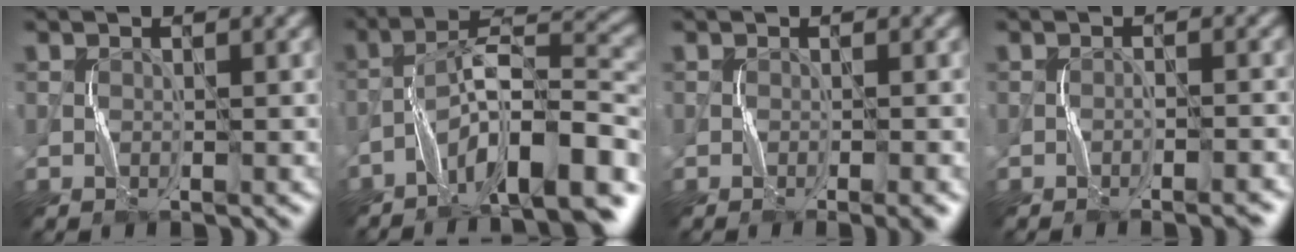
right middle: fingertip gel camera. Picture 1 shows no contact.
{"total": 10.9, "force": [-6.7, 2.7, 8.1], "torque": [-0.122, 0.021, -0.118]}
{"total": 1.3, "force": [-0.6, -0.1, 1.1], "torque": [-0.017, -0.003, -0.008]}
{"total": 1.7, "force": [-1.2, 0.1, 1.2], "torque": [-0.019, 0.012, -0.017]}